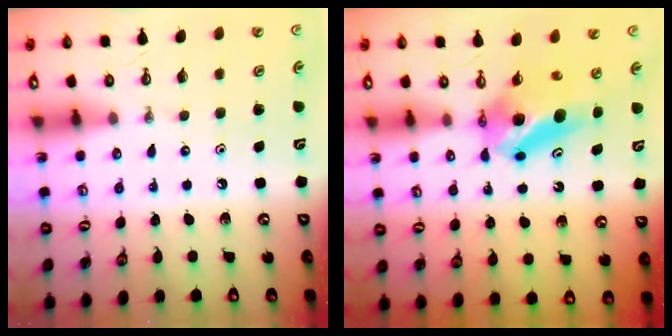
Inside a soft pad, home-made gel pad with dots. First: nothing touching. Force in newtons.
{"total": 6.6, "press": 5.9, "slide": 3.0}